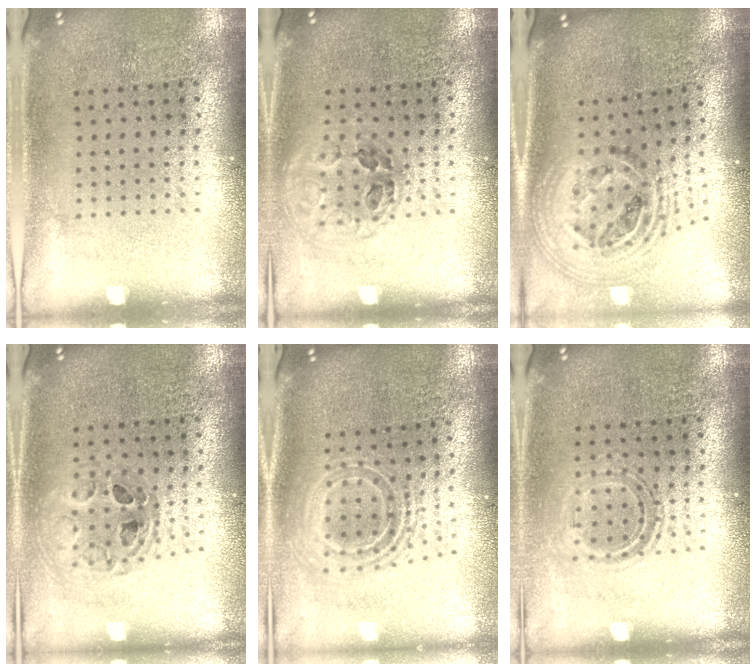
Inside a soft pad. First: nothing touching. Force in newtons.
{"total": 1.1, "press": 1.0, "slide": 0.4}
{"total": 1.8, "press": 1.5, "slide": 1.1}
{"total": 0.7, "press": 0.7, "slide": 0.2}
{"total": 2.1, "press": 1.5, "slide": 1.4}
{"total": 1.1, "press": 0.9, "slide": 0.7}